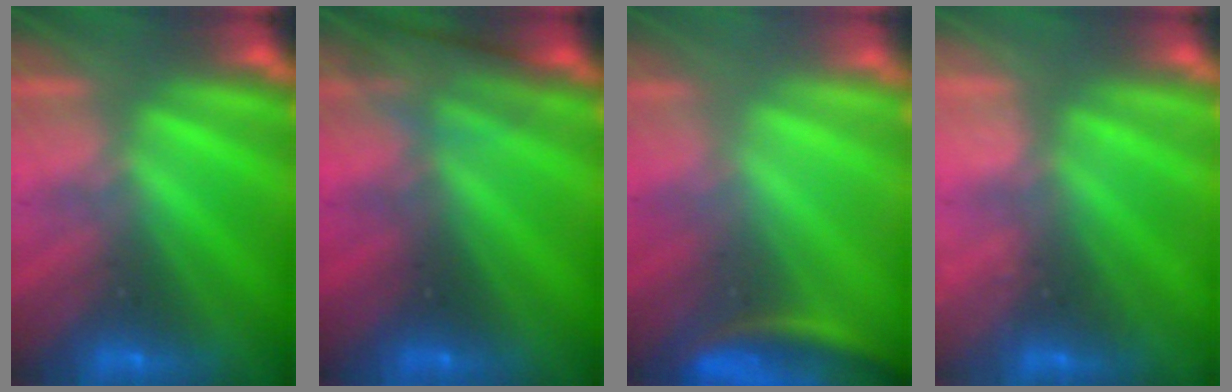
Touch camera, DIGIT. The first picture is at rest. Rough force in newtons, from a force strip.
{"total": 2.7}
{"total": 3.8}
{"total": 2.3}